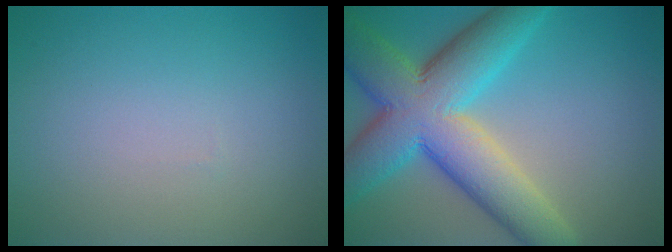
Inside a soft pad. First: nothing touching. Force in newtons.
{"total": 11.7, "press": 11.6, "slide": 0.7}